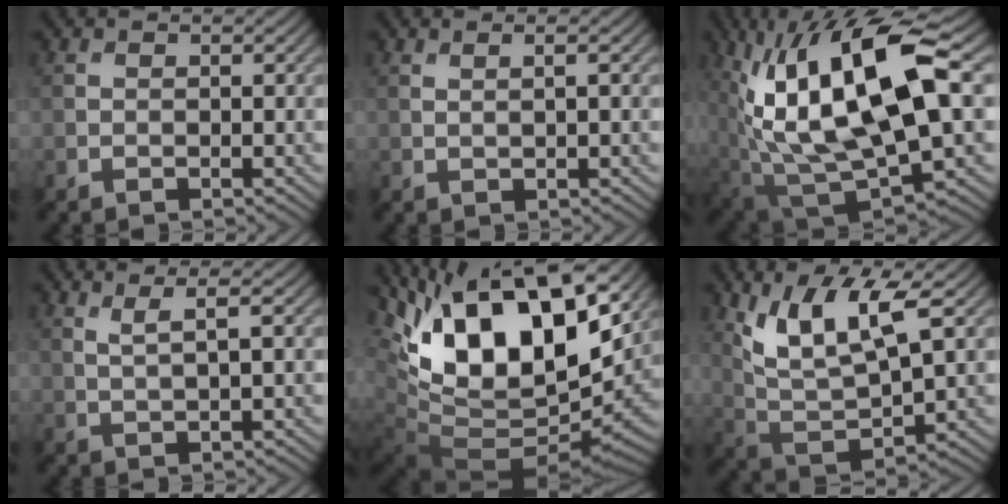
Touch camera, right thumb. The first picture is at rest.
{"total": 1.4, "force": [0.5, 0.2, 1.3], "torque": [-0.018, -0.002, 0.006]}
{"total": 18.9, "force": [3.9, 7.7, 16.9], "torque": [-0.323, 0.009, 0.067]}
{"total": 2.6, "force": [1.1, 0.4, 2.3], "torque": [-0.039, 0.004, 0.022]}
{"total": 18.5, "force": [6.3, 9.0, 14.9], "torque": [-0.287, 0.000, 0.120]}
{"total": 10.9, "force": [5.0, 4.1, 8.8], "torque": [-0.191, -0.009, 0.102]}